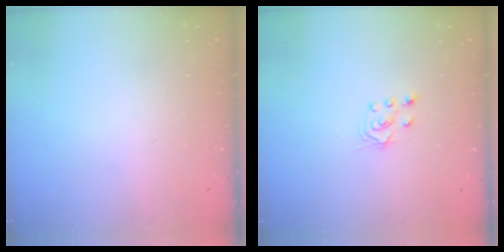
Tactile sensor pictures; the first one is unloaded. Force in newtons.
{"total": 4.3, "press": 4.3, "slide": 0.6}